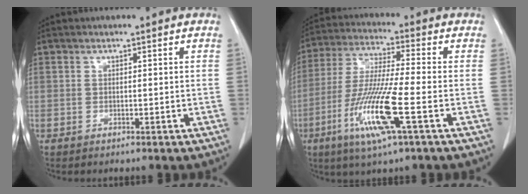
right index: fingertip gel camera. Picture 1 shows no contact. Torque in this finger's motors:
{"motor_torque": [1.77, -0.37, 0.54, 0.14]}